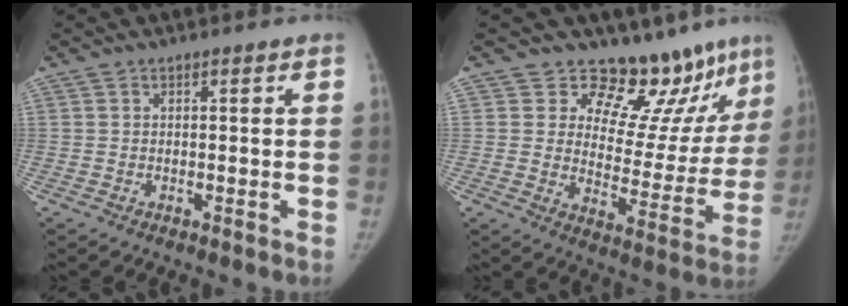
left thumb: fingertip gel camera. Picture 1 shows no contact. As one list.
[{"total": 14.9, "force": [12.4, 6.8, 4.9], "torque": [-0.007, -0.105, 0.163]}]